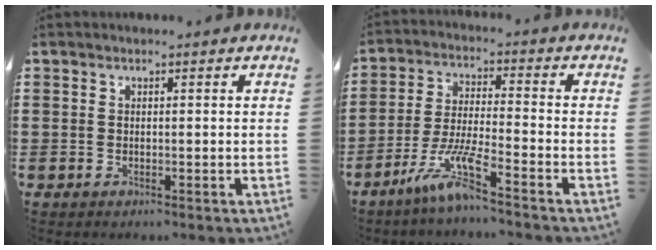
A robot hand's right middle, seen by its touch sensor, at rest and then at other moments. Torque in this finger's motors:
{"motor_torque": [1.52, 0.62, 0.16, 0.06]}